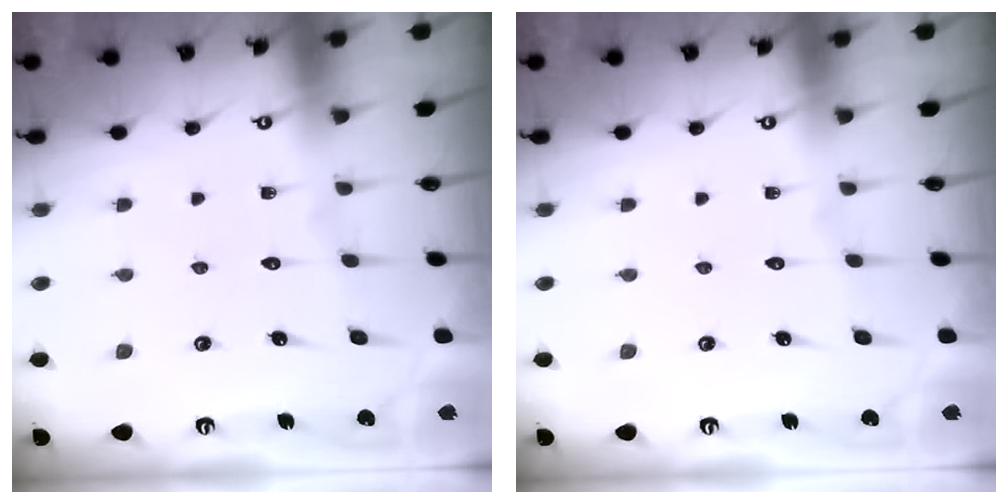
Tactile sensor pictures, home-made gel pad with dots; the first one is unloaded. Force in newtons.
{"total": 0.0}